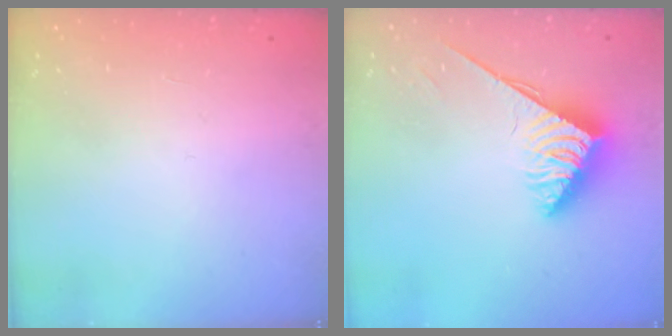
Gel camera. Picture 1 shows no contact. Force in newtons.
{"total": 3.8, "press": 3.7, "slide": 0.7}